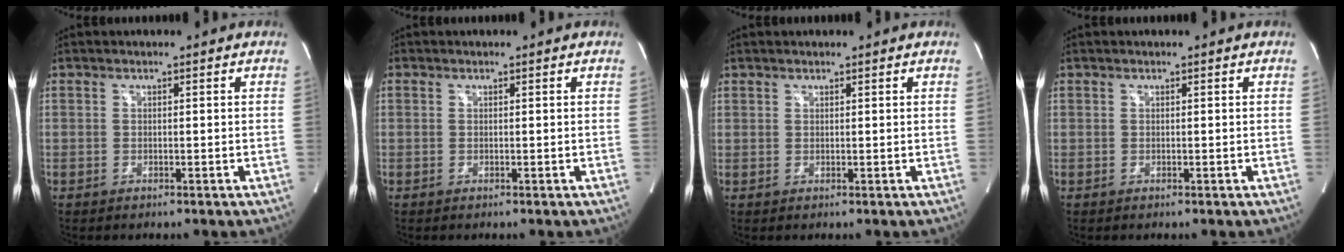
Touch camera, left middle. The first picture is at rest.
{"total": 0.0}
{"total": 0.9, "force": [0.6, 0.6, 0.0], "torque": [0.004, 0.003, 0.009]}
{"total": 0.0}